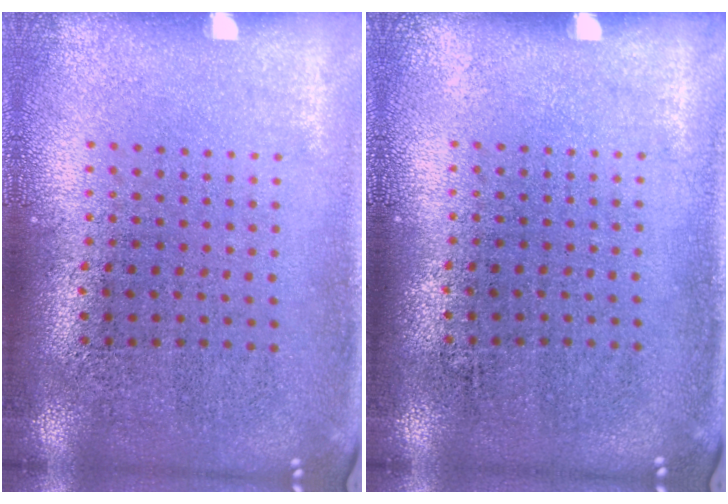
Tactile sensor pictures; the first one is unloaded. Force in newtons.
{"total": 0.0}